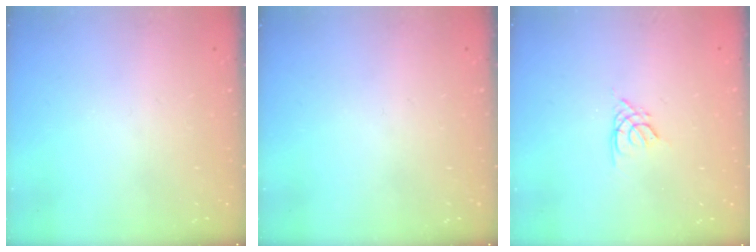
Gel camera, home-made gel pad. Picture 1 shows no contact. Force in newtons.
{"total": 0.0}
{"total": 2.6, "press": 2.6, "slide": 0.3}